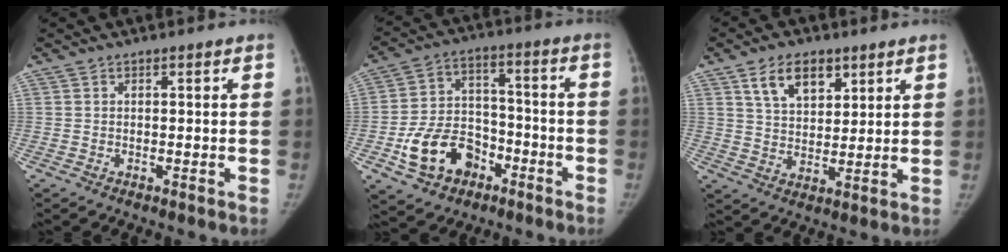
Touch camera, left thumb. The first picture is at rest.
{"total": 13.7, "force": [-6.3, 9.9, 7.1], "torque": [-0.099, 0.049, -0.104]}
{"total": 8.8, "force": [4.9, 5.2, 5.2], "torque": [-0.063, -0.028, 0.089]}